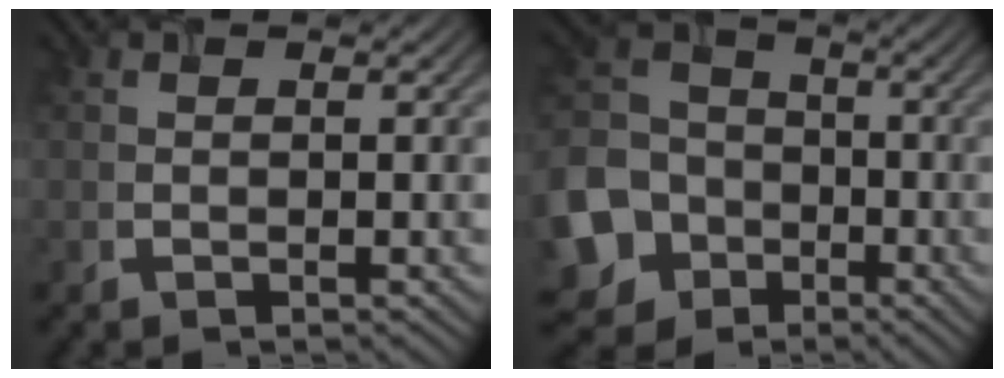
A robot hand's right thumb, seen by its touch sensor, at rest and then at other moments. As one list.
[{"total": 13.7, "force": [-5.4, 11.7, 4.6], "torque": [-0.151, -0.045, -0.126]}]